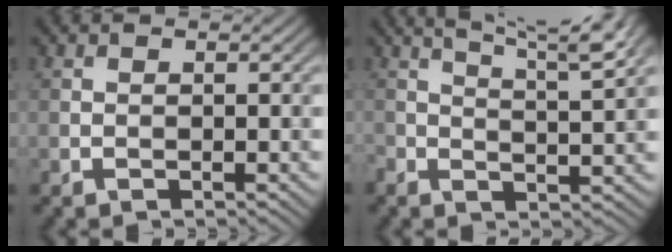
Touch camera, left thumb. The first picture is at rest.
{"total": 8.3, "force": [5.7, 1.3, 5.9], "torque": [-0.092, 0.014, 0.076]}